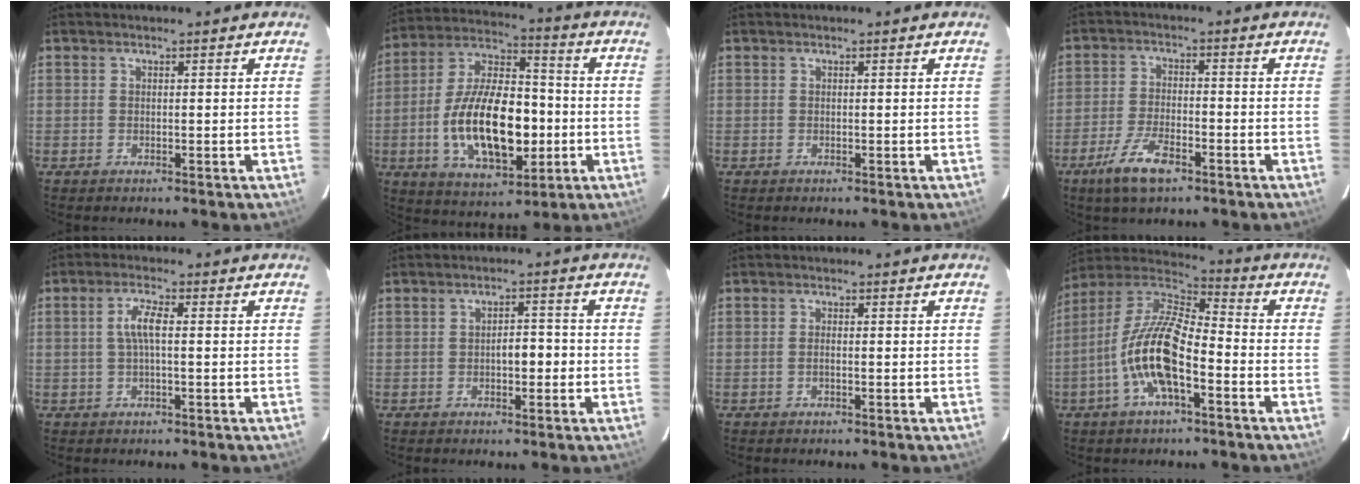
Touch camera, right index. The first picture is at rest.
{"total": 20.2, "force": [-3.8, 9.8, 17.3], "torque": [-0.337, 0.006, -0.056]}
{"total": 0.0}
{"total": 8.3, "force": [-5.2, 3.0, 5.7], "torque": [-0.135, -0.008, -0.098]}
{"total": 3.9, "force": [0.2, 0.8, 3.8], "torque": [-0.075, 0.006, 0.005]}
{"total": 3.3, "force": [-0.8, 1.6, 2.8], "torque": [-0.046, 0.009, -0.012]}
{"total": 0.9, "force": [-0.3, 0.3, 0.8], "torque": [-0.017, 0.001, -0.006]}
{"total": 14.9, "force": [-5.3, 5.1, 12.9], "torque": [-0.259, -0.001, -0.107]}